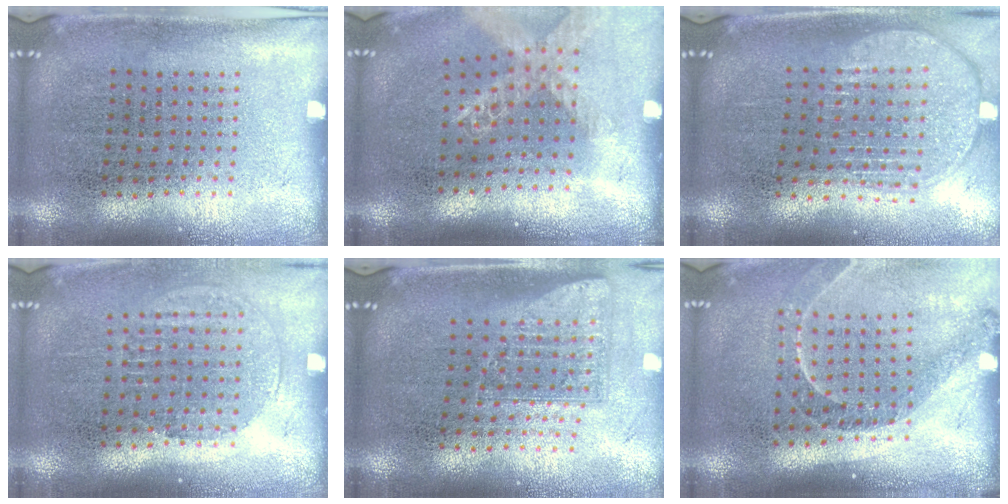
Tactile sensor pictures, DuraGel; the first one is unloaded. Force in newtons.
{"total": 1.6, "press": 1.4, "slide": 0.8}
{"total": 1.9, "press": 1.6, "slide": 1.1}
{"total": 1.4, "press": 1.1, "slide": 0.7}
{"total": 1.7, "press": 1.3, "slide": 1.0}
{"total": 1.4, "press": 1.3, "slide": 0.5}